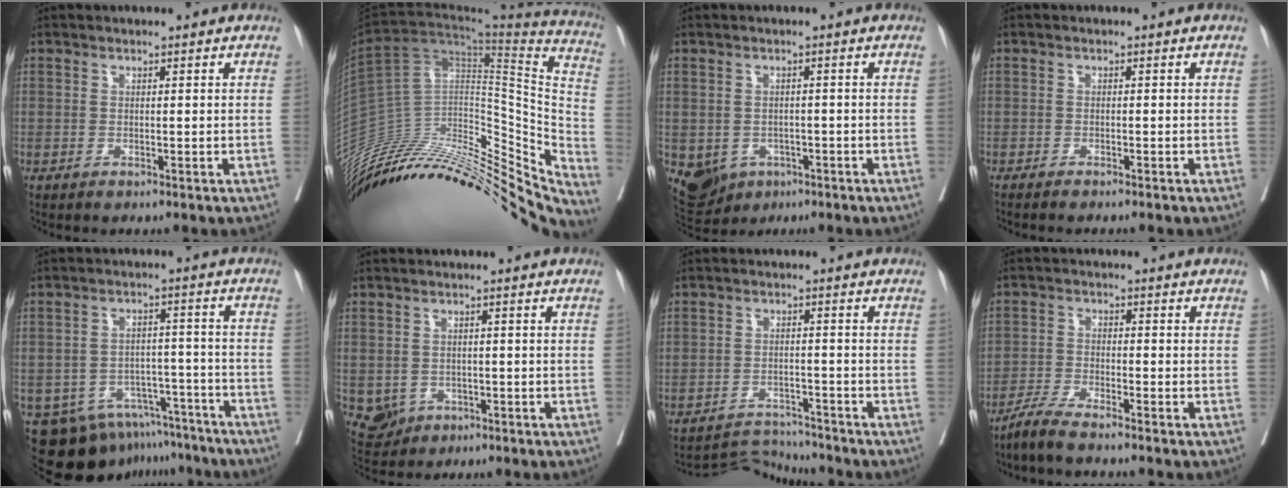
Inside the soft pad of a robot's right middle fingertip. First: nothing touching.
{"total": 38.8, "force": [-32.0, 12.0, 18.5], "torque": [-0.257, -0.012, -0.458]}
{"total": 9.9, "force": [-4.1, 8.4, 3.5], "torque": [-0.091, -0.001, -0.048]}
{"total": 3.6, "force": [-3.1, 0.2, 1.7], "torque": [-0.020, -0.004, -0.040]}
{"total": 13.8, "force": [-10.5, 8.0, 4.1], "torque": [-0.053, 0.033, -0.135]}
{"total": 4.5, "force": [-1.5, 4.2, 1.0], "torque": [-0.015, 0.002, -0.014]}
{"total": 4.6, "force": [-4.1, 0.3, -2.1], "torque": [0.040, 0.010, -0.065]}
{"total": 4.2, "force": [-3.8, -0.1, 1.9], "torque": [-0.040, -0.012, -0.079]}